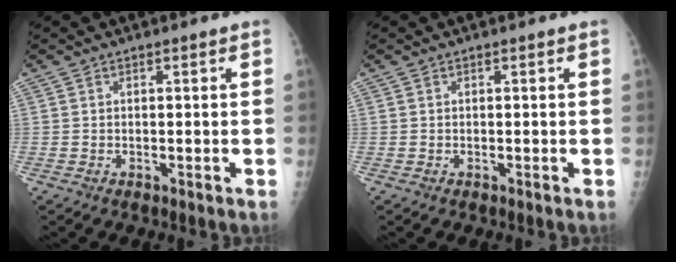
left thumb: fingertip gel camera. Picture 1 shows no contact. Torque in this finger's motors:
{"motor_torque": [-0.01, 0.06, -0.15, -0.03, 0.00]}